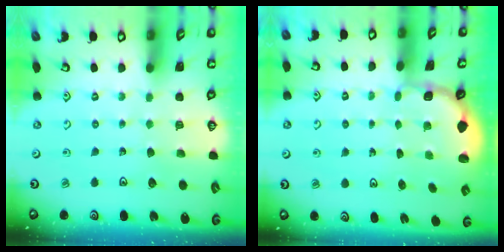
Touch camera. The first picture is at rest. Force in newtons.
{"total": 1.8, "press": 1.6, "slide": 0.7}